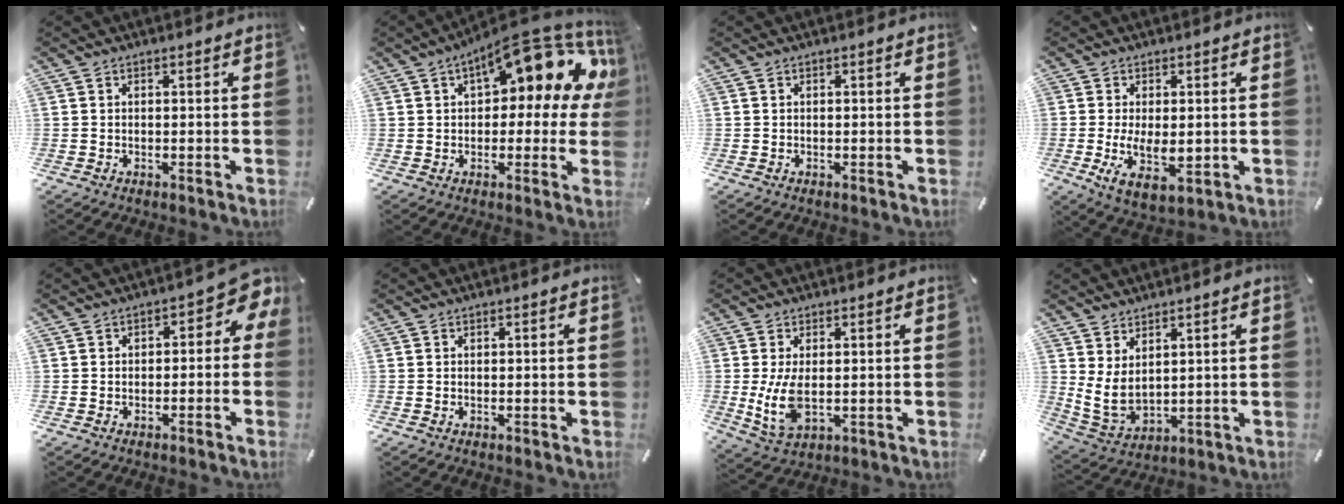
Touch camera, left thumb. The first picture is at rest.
{"total": 17.1, "force": [8.1, 7.4, 13.1], "torque": [-0.176, -0.047, 0.134]}
{"total": 0.0}
{"total": 8.5, "force": [-0.4, 4.6, 7.1], "torque": [-0.138, -0.014, -0.004]}
{"total": 5.0, "force": [0.1, 3.1, 3.9], "torque": [-0.046, -0.008, -0.009]}
{"total": 0.0}
{"total": 7.9, "force": [0.0, 4.0, 6.8], "torque": [-0.150, -0.011, -0.002]}
{"total": 6.5, "force": [3.0, 4.1, 4.0], "torque": [-0.099, -0.024, 0.056]}